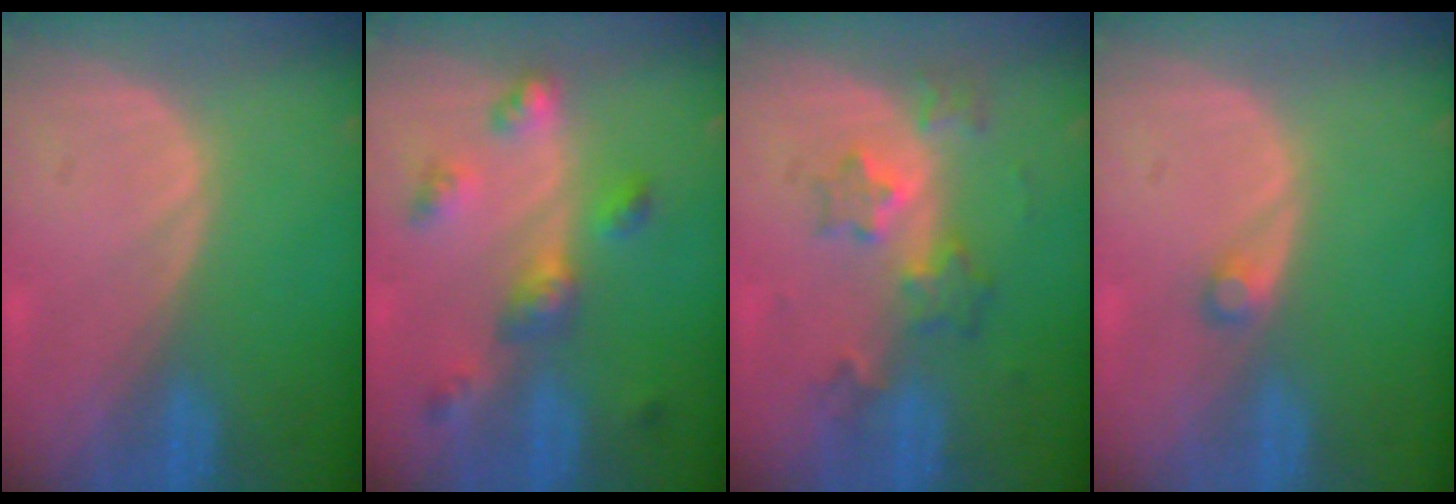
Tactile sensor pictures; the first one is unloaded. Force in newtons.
{"total": 6.0, "press": 5.8, "slide": 1.5}
{"total": 6.1, "press": 5.4, "slide": 2.8}
{"total": 1.3, "press": 1.2, "slide": 0.3}